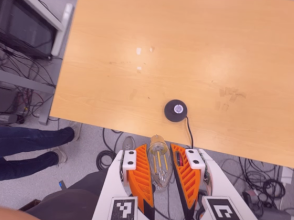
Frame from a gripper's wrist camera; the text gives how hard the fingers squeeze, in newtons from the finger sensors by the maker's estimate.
{"total": 13.3, "left": 13.9, "right": 12.7}